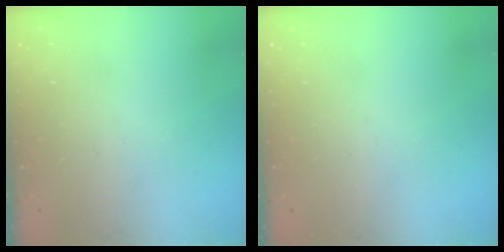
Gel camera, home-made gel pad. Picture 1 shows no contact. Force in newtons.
{"total": 0.0}